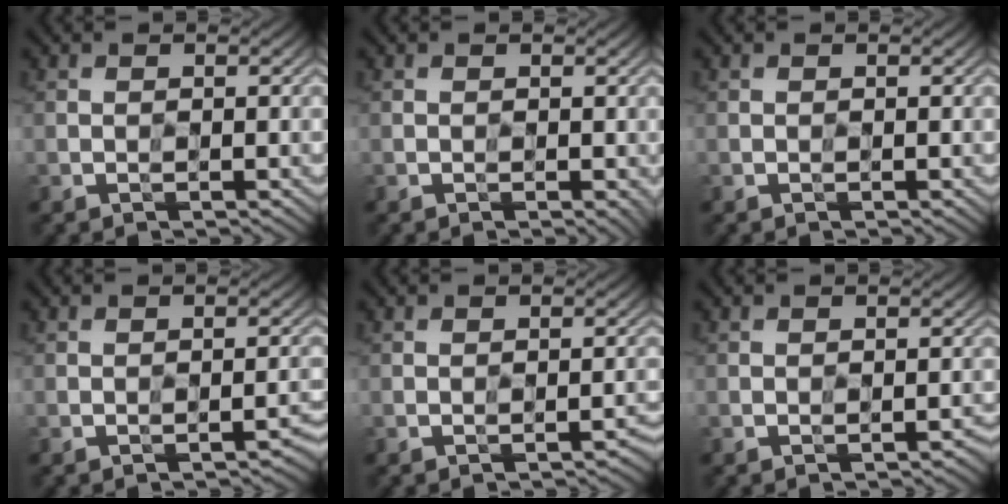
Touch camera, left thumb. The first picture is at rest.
{"total": 1.4, "force": [-0.5, 0.7, 1.1], "torque": [-0.011, -0.003, 0.000]}
{"total": 0.0}
{"total": 1.4, "force": [-1.0, 0.5, 0.8], "torque": [-0.005, 0.005, -0.008]}
{"total": 1.1, "force": [-0.9, 0.4, 0.5], "torque": [-0.001, 0.003, -0.005]}
{"total": 0.8, "force": [-0.7, 0.3, 0.2], "torque": [0.001, 0.002, -0.003]}